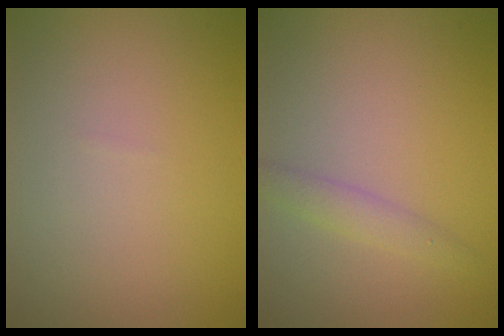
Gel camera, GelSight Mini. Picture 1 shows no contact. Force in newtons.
{"total": 1.6, "press": 1.6, "slide": 0.1}